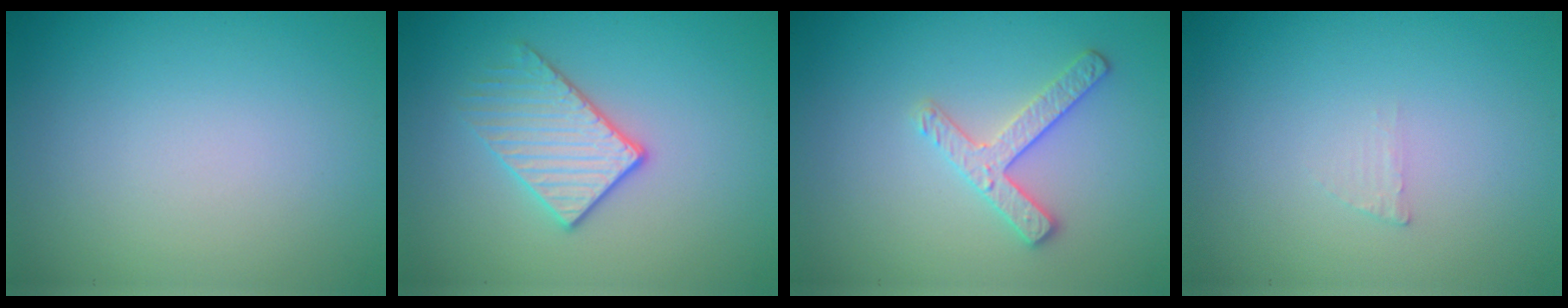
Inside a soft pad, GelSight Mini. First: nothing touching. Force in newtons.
{"total": 3.0, "press": 2.7, "slide": 1.4}
{"total": 2.5, "press": 2.4, "slide": 0.8}
{"total": 0.6, "press": 0.6, "slide": 0.1}